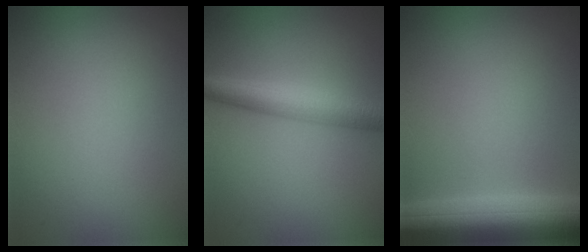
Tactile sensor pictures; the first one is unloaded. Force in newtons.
{"total": 4.4, "press": 4.4, "slide": 0.0}
{"total": 8.9, "press": 8.9, "slide": 0.3}